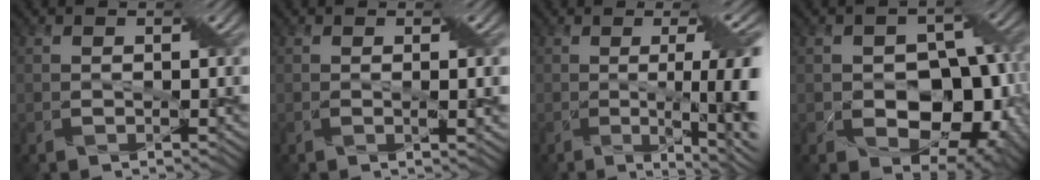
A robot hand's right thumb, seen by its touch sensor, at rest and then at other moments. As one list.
[{"total": 2.6, "force": [0.1, 0.4, 2.6], "torque": [-0.039, 0.004, 0.001]}, {"total": 11.2, "force": [-1.3, 2.1, 10.9], "torque": [-0.153, 0.000, -0.017]}, {"total": 11.8, "force": [-2.3, 8.2, 8.2], "torque": [-0.106, -0.017, -0.026]}]